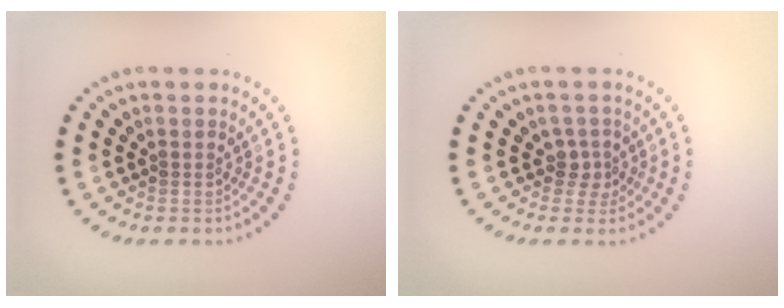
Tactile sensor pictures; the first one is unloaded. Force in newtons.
{"total": 1.8, "press": 1.3, "slide": 1.3}